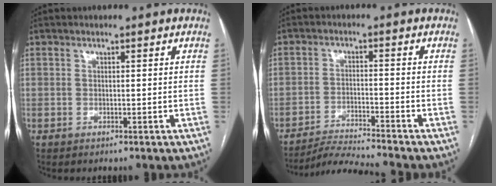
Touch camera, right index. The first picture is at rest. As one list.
[{"total": 7.2, "force": [-6.7, -2.4, 1.1], "torque": [-0.013, -0.017, -0.124]}]